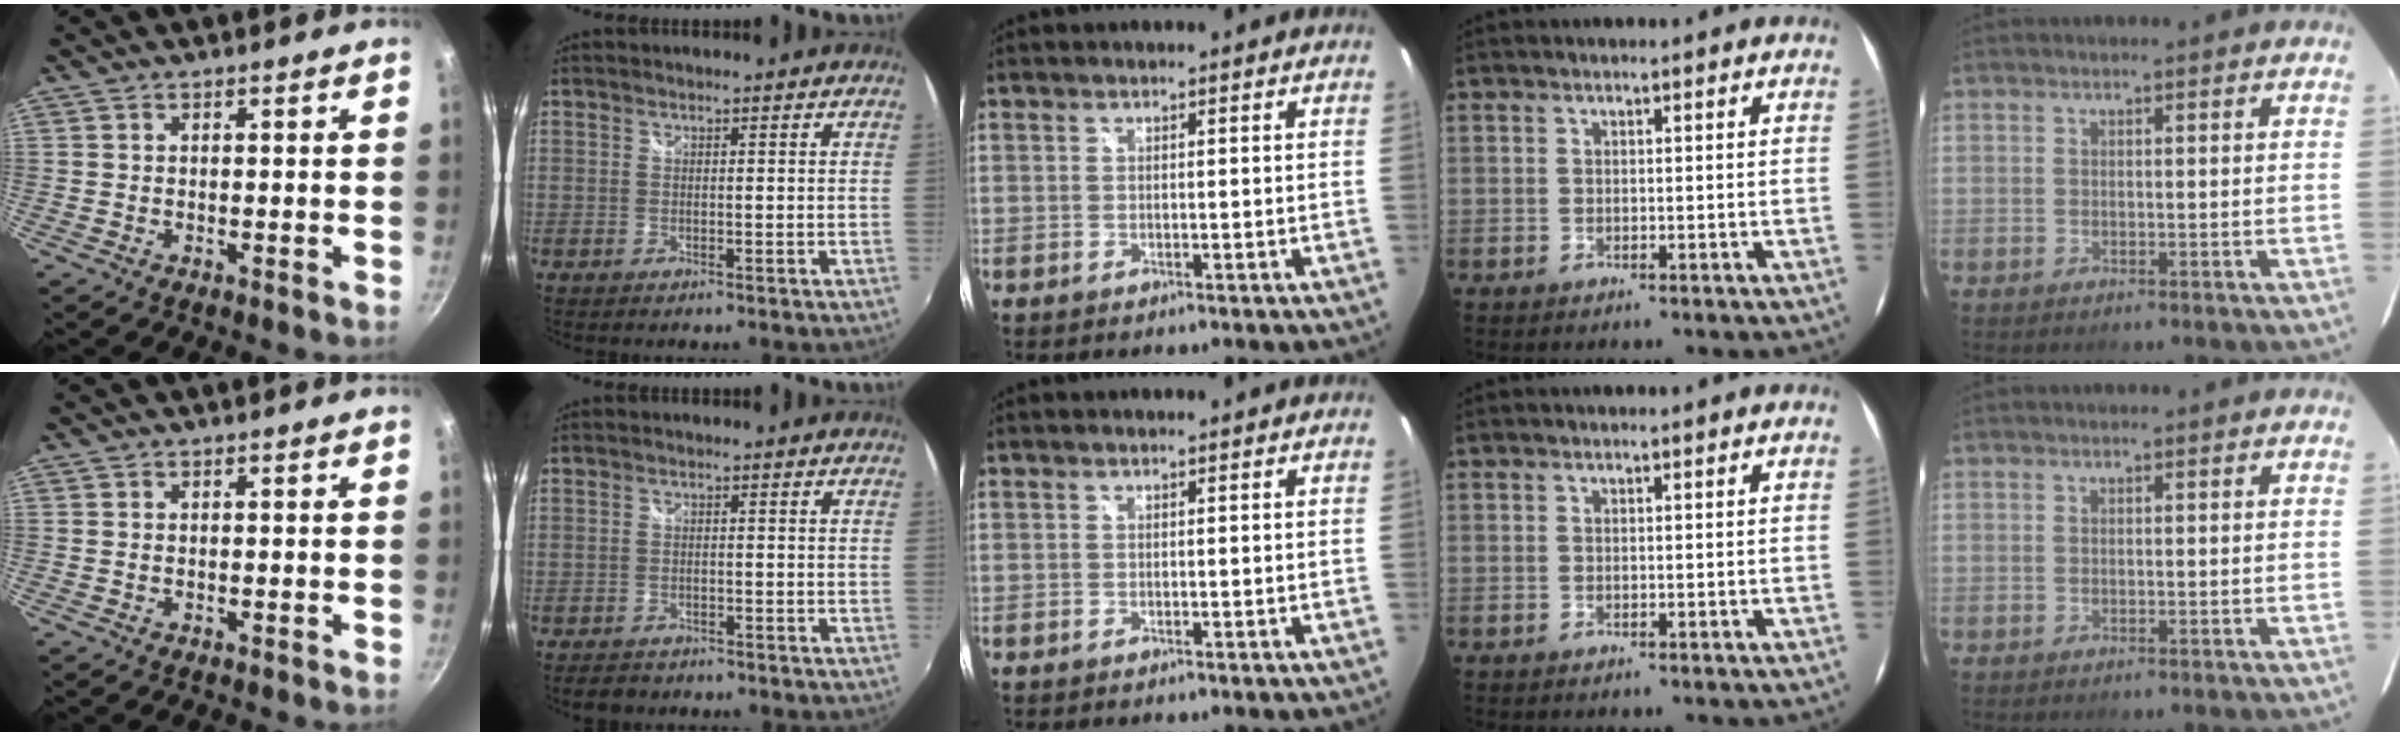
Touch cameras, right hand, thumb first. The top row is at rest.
{"index": {"total": 3.8, "force": [-2.9, 1.9, 1.5], "torque": [-0.039, -0.009, -0.044]}}